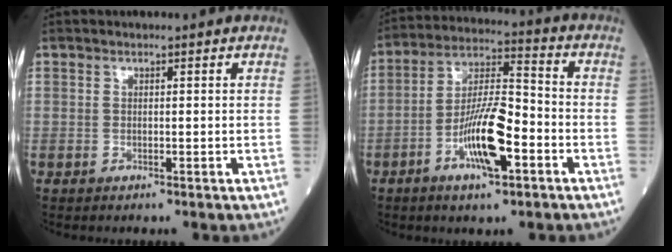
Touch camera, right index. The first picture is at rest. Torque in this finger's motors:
{"motor_torque": [0.29, -0.30, 0.33, 0.18]}